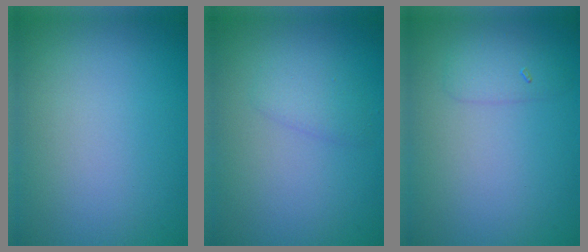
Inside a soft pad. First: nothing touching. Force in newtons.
{"total": 1.5, "press": 1.5, "slide": 0.1}
{"total": 1.5, "press": 1.5, "slide": 0.0}